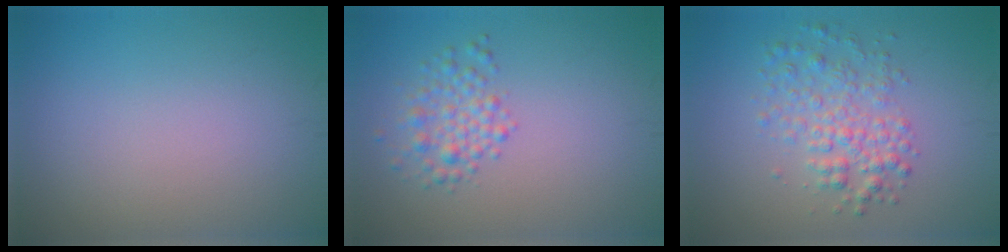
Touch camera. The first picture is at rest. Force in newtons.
{"total": 2.5, "press": 2.5, "slide": 0.0}
{"total": 3.4, "press": 3.4, "slide": 0.1}